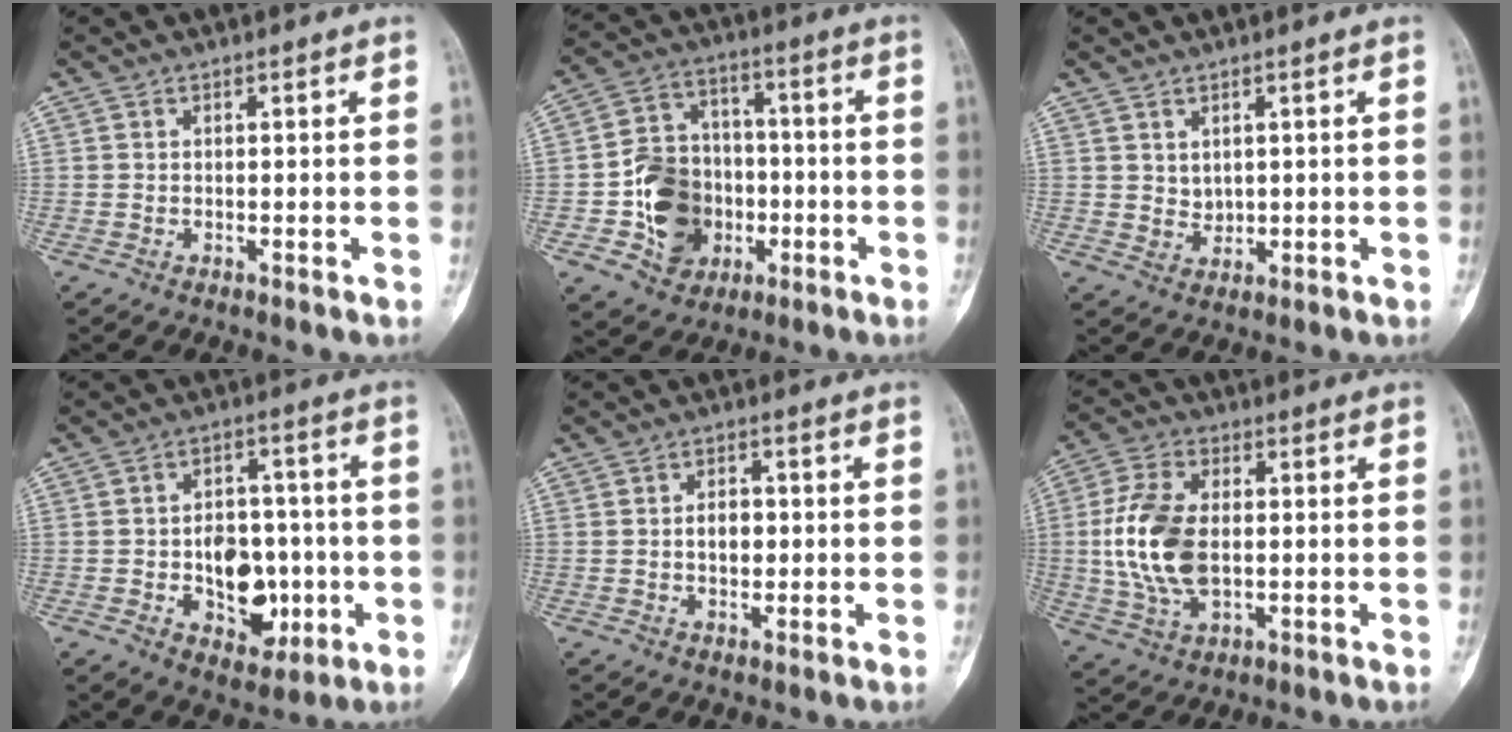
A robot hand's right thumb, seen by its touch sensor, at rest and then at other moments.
{"total": 14.5, "force": [-3.6, 12.0, 7.3], "torque": [-0.080, 0.027, -0.059]}
{"total": 2.3, "force": [0.8, 1.8, 1.1], "torque": [-0.012, -0.011, 0.025]}
{"total": 13.2, "force": [-2.6, 9.0, 9.4], "torque": [-0.089, 0.023, -0.027]}
{"total": 4.0, "force": [-0.2, 2.6, 3.0], "torque": [-0.036, 0.007, -0.006]}
{"total": 13.8, "force": [-0.2, 8.0, 11.3], "torque": [-0.231, 0.004, -0.002]}